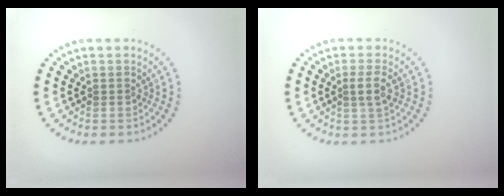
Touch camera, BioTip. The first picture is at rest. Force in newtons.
{"total": 1.6, "press": 1.4, "slide": 0.9}